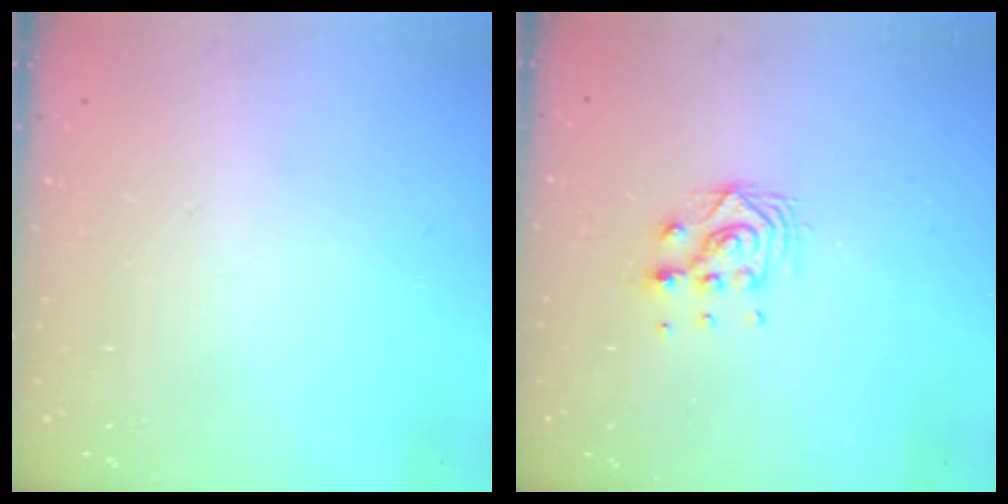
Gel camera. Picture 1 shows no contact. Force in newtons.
{"total": 7.6, "press": 7.5, "slide": 0.5}